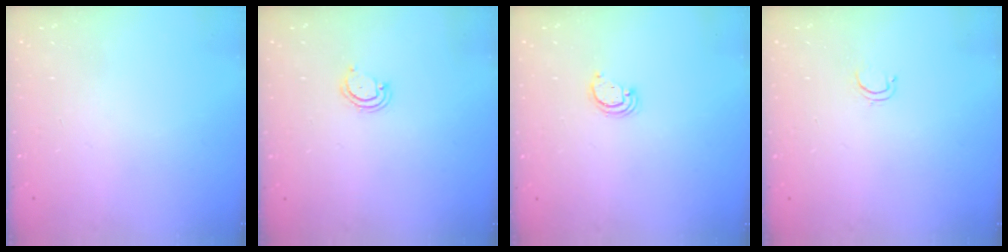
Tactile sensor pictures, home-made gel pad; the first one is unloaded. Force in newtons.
{"total": 3.9, "press": 3.9, "slide": 0.4}
{"total": 2.6, "press": 2.6, "slide": 0.2}
{"total": 2.6, "press": 2.5, "slide": 0.4}